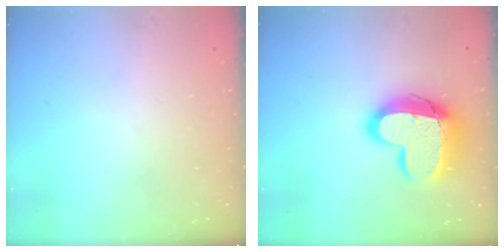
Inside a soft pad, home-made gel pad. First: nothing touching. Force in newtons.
{"total": 17.2, "press": 17.1, "slide": 1.5}